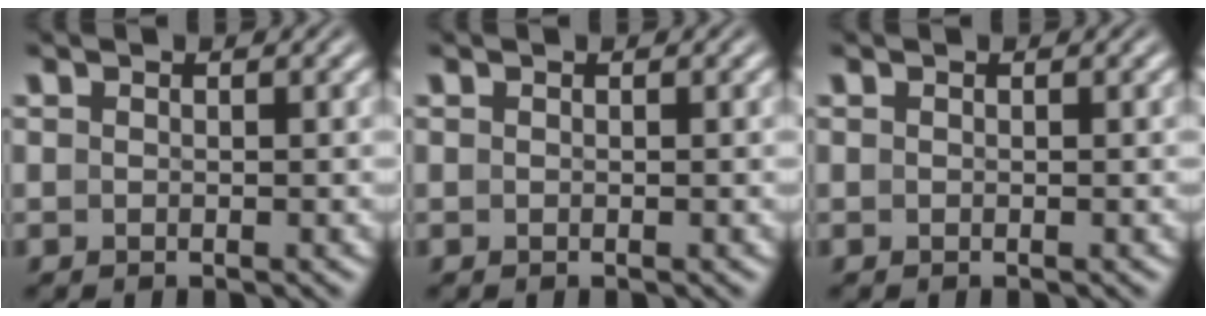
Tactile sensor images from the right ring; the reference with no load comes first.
{"total": 0.0}
{"total": 0.0}